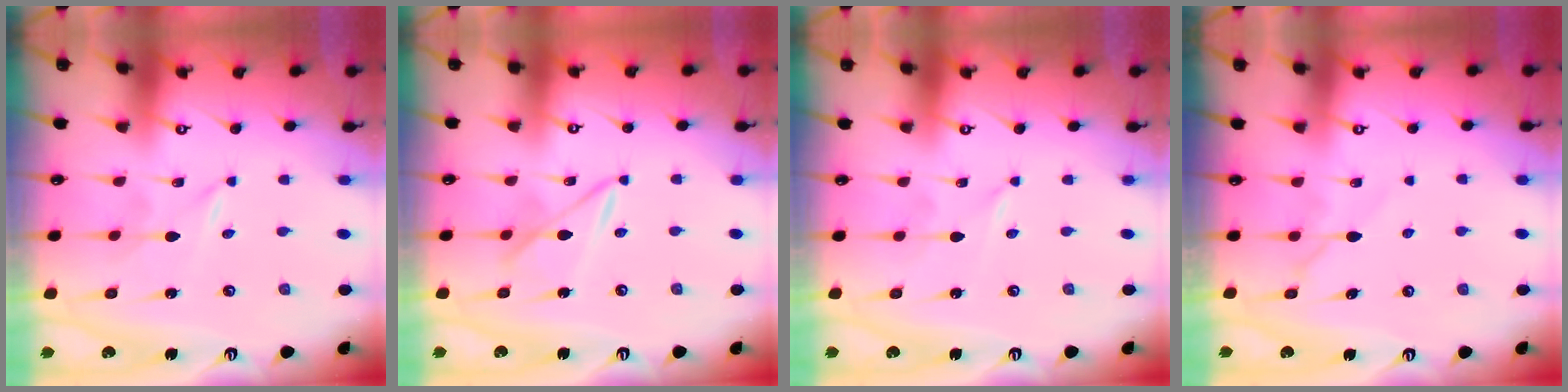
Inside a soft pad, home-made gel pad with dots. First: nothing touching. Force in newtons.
{"total": 6.4, "press": 6.4, "slide": 0.4}
{"total": 0.0}
{"total": 5.3, "press": 5.2, "slide": 0.6}